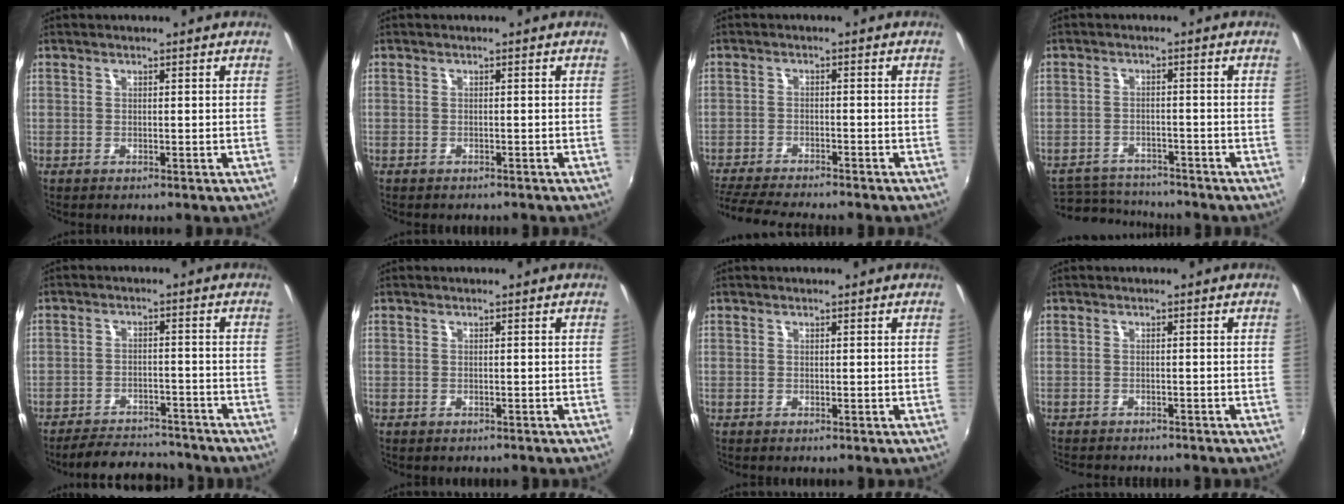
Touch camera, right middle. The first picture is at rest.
{"total": 1.4, "force": [-1.3, 0.4, 0.4], "torque": [-0.012, -0.005, -0.015]}
{"total": 10.4, "force": [-9.5, 0.9, 4.2], "torque": [-0.109, -0.021, -0.158]}
{"total": 8.9, "force": [-8.4, 2.1, 1.8], "torque": [-0.055, 0.005, -0.133]}
{"total": 11.1, "force": [-10.1, 3.4, 3.4], "torque": [-0.086, 0.010, -0.137]}
{"total": 0.5, "force": [-0.5, 0.2, 0.2], "torque": [-0.004, 0.000, -0.004]}
{"total": 0.0}
{"total": 4.8, "force": [-4.4, 1.0, 1.5], "torque": [-0.039, -0.015, -0.066]}